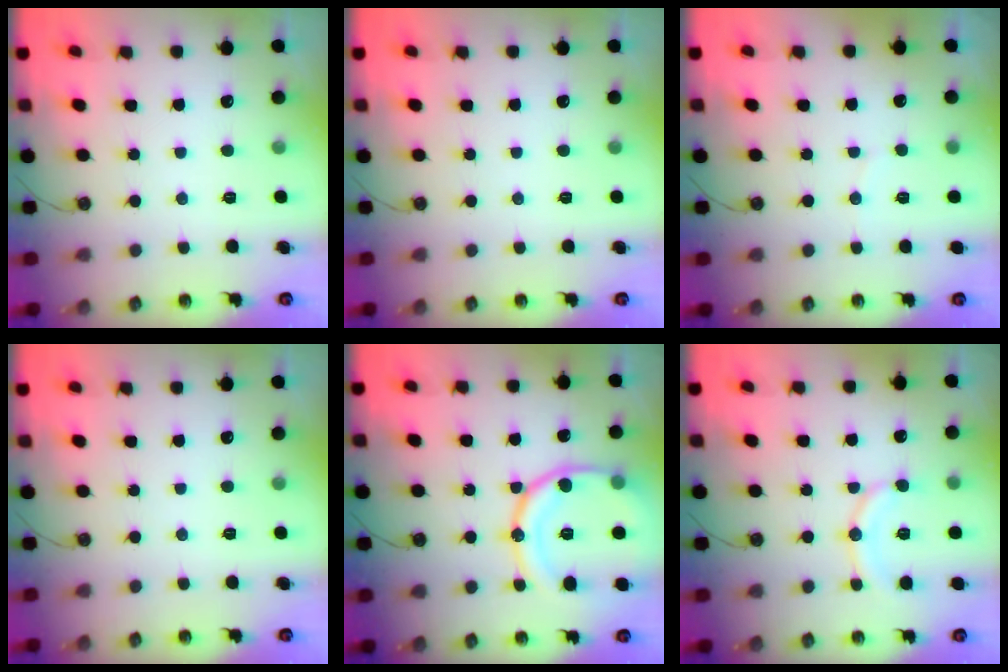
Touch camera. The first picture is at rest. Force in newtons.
{"total": 0.0}
{"total": 2.0, "press": 1.8, "slide": 0.9}
{"total": 0.0}
{"total": 17.6, "press": 17.5, "slide": 1.9}
{"total": 11.2, "press": 11.1, "slide": 1.6}